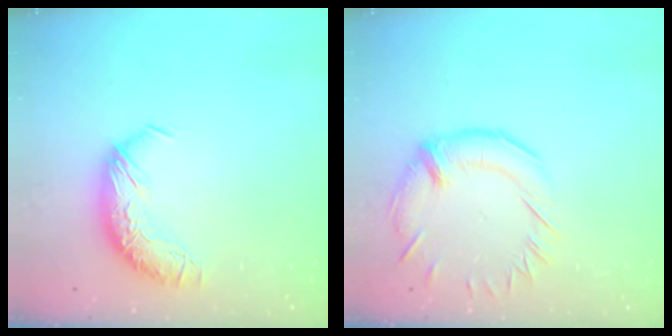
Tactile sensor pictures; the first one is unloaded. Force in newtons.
{"total": 1.3, "press": 0.7, "slide": 1.1}